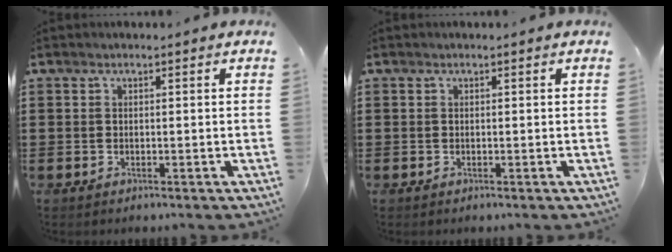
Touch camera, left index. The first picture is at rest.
{"total": 0.0}